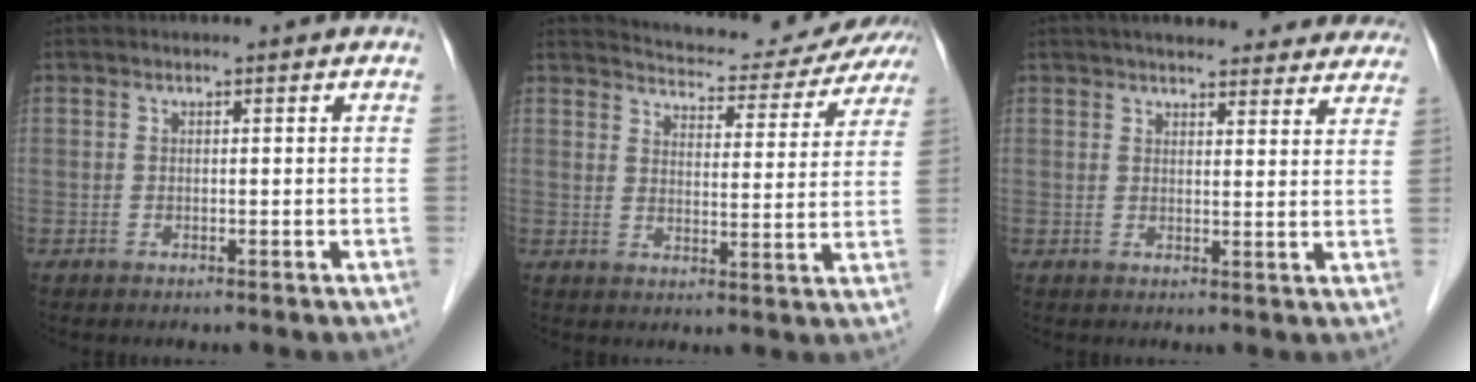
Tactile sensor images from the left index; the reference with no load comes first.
{"total": 13.6, "force": [13.2, 2.0, 2.6], "torque": [-0.032, -0.018, 0.154]}
{"total": 20.6, "force": [18.6, 4.9, 7.2], "torque": [-0.085, 0.010, 0.220]}